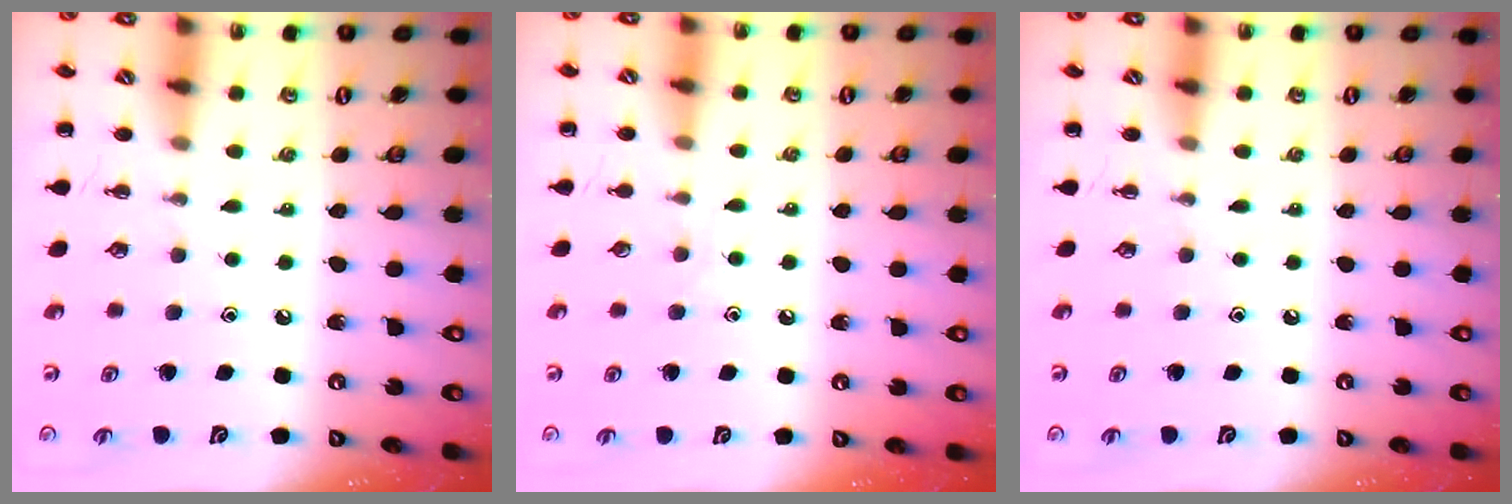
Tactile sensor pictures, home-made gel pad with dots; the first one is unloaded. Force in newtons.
{"total": 2.4, "press": 2.3, "slide": 0.7}
{"total": 0.0}